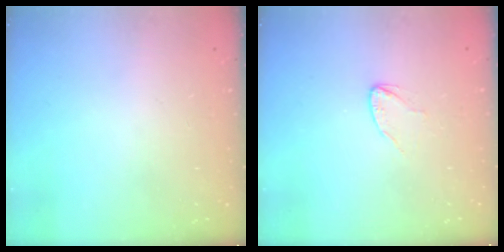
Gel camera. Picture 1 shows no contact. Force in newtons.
{"total": 2.9, "press": 2.9, "slide": 0.2}